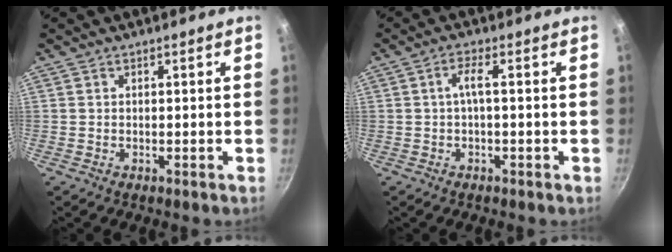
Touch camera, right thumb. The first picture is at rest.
{"total": 2.7, "force": [-0.3, 0.3, 2.7], "torque": [-0.063, 0.008, -0.005]}